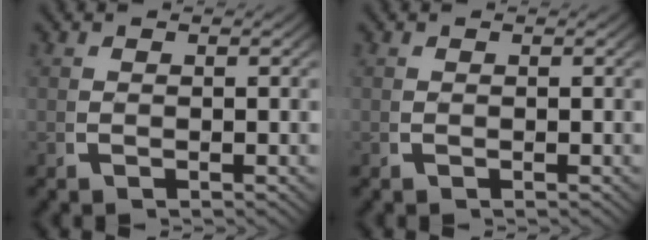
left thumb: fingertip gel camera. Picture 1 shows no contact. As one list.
[{"total": 0.0}]